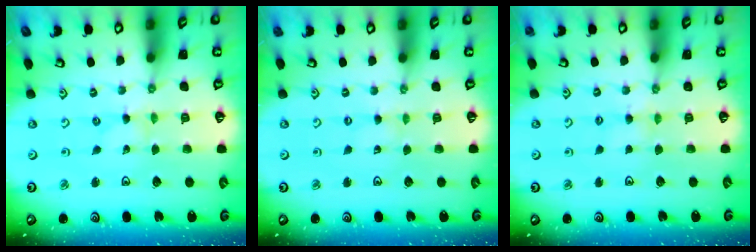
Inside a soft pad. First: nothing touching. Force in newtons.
{"total": 0.0}
{"total": 3.1, "press": 3.1, "slide": 0.4}